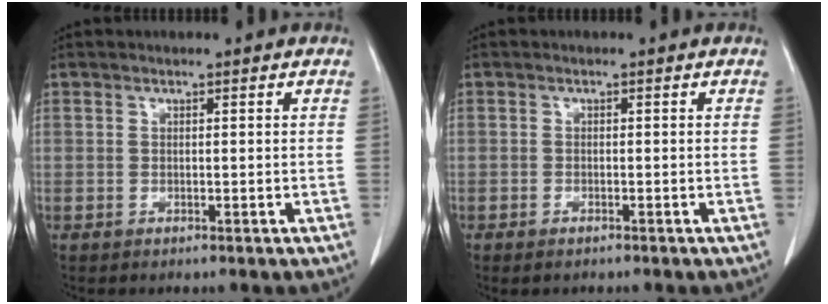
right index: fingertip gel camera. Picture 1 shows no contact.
{"total": 1.4, "force": [-1.1, 0.5, 0.8], "torque": [-0.014, -0.001, -0.012]}